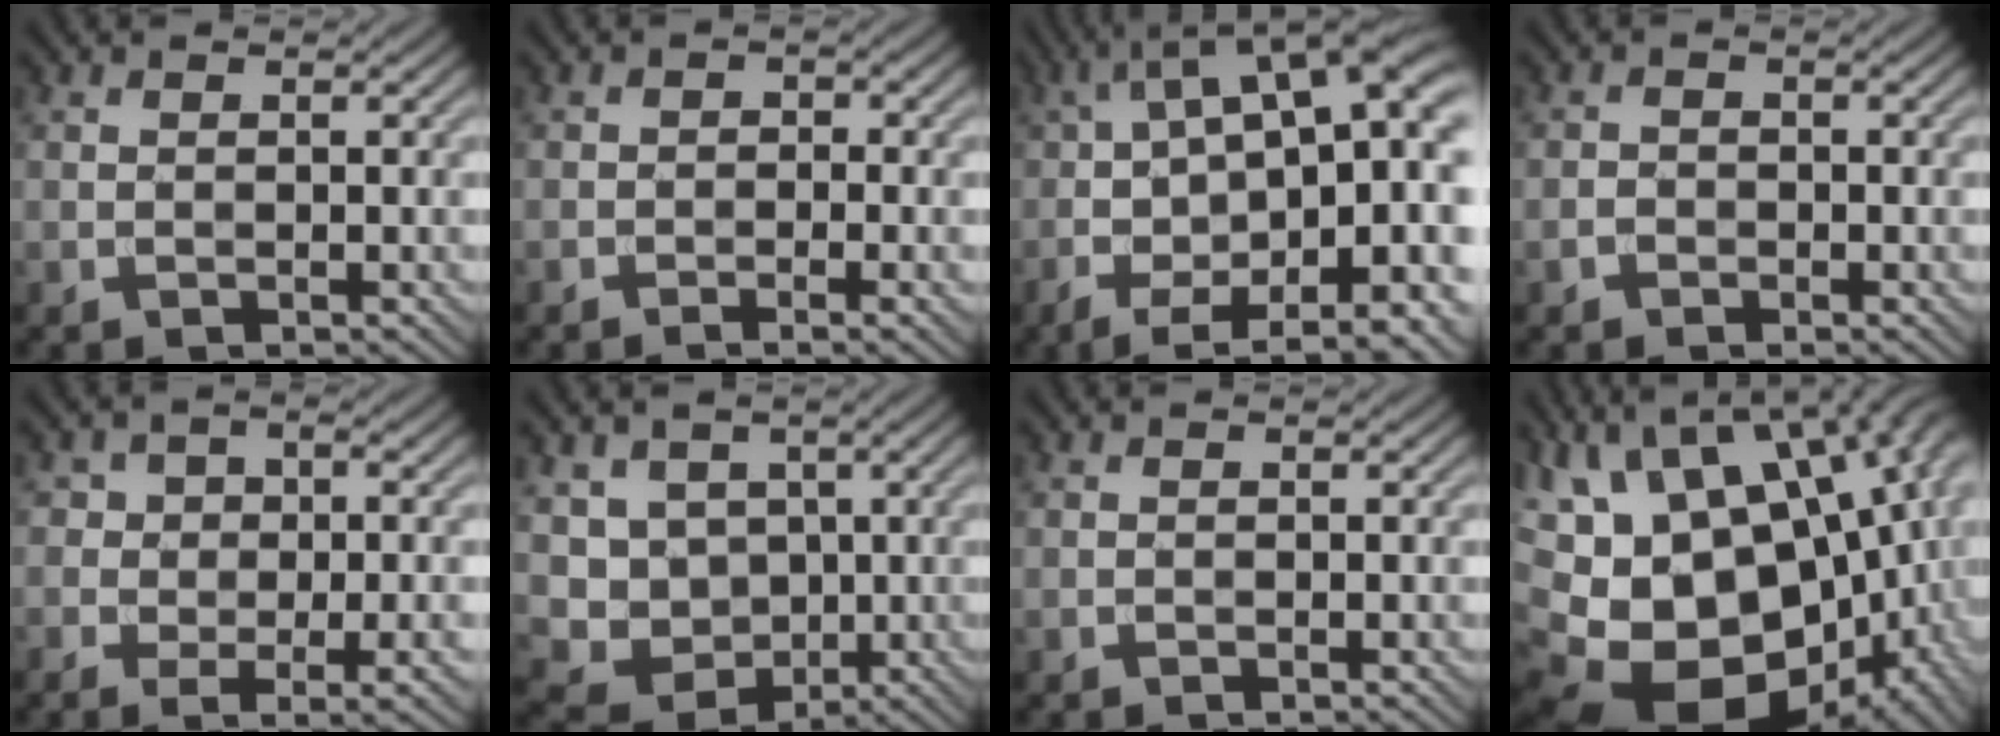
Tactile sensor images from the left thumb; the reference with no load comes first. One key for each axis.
{"total": 2.0, "fx": -1.2, "fy": 0.8, "fz": 1.5, "tx": -0.022, "ty": 0.001, "tz": -0.023}
{"total": 17.5, "fx": 0.0, "fy": 8.2, "fz": 15.5, "tx": -0.243, "ty": 0.013, "tz": 0.006}
{"total": 1.3, "fx": -0.8, "fy": 0.9, "fz": 0.4, "tx": -0.005, "ty": 0.001, "tz": -0.017}
{"total": 7.3, "fx": -1.8, "fy": 4.9, "fz": 5.1, "tx": -0.069, "ty": -0.010, "tz": -0.020}
{"total": 7.4, "fx": 0.5, "fy": 6.7, "fz": 3.1, "tx": -0.080, "ty": -0.028, "tz": 0.003}
{"total": 0.0}
{"total": 22.1, "fx": -1.4, "fy": 13.7, "fz": 17.2, "tx": -0.306, "ty": -0.013, "tz": 0.012}